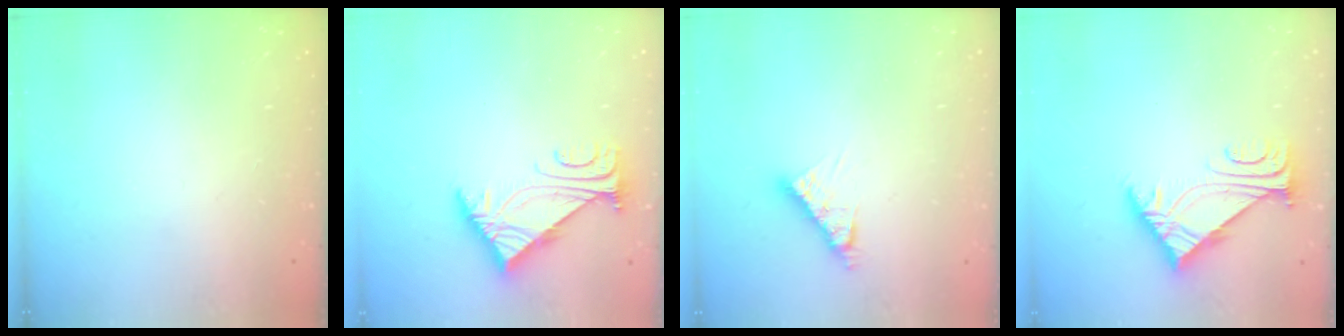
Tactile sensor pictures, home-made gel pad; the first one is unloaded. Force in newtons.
{"total": 5.0, "press": 4.9, "slide": 1.0}
{"total": 5.9, "press": 5.9, "slide": 0.5}
{"total": 5.6, "press": 5.5, "slide": 1.0}